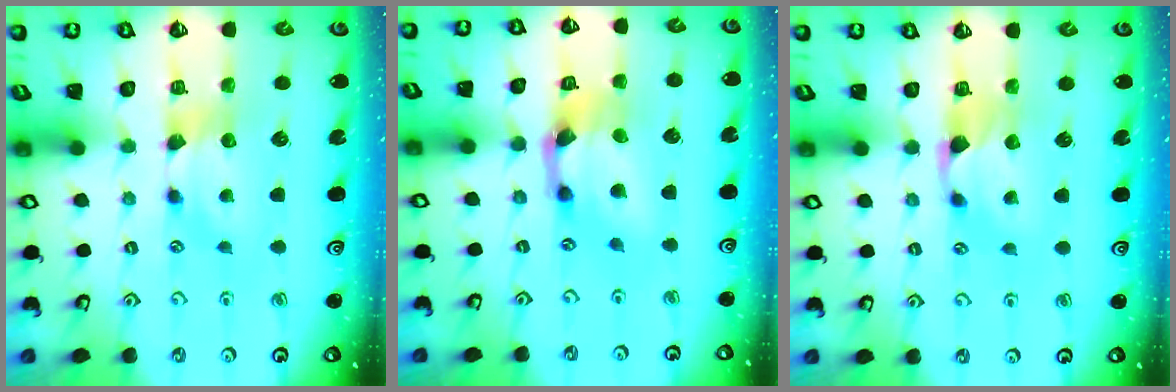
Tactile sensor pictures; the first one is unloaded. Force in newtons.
{"total": 5.9, "press": 5.5, "slide": 2.2}
{"total": 1.2, "press": 0.4, "slide": 1.2}